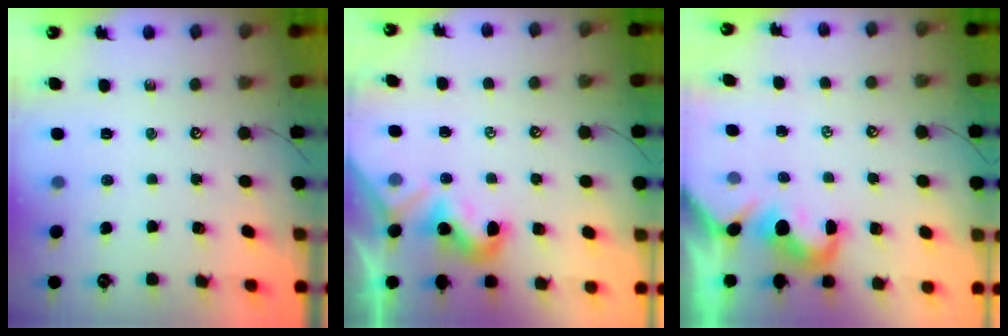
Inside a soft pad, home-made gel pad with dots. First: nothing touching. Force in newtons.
{"total": 2.0, "press": 2.0, "slide": 0.5}
{"total": 0.0}